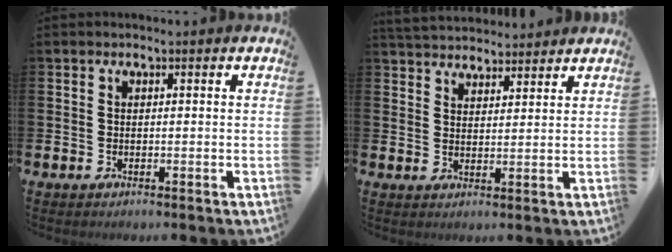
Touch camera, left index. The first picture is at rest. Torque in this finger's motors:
{"motor_torque": [-0.12, -1.62, 0.92, 0.21]}